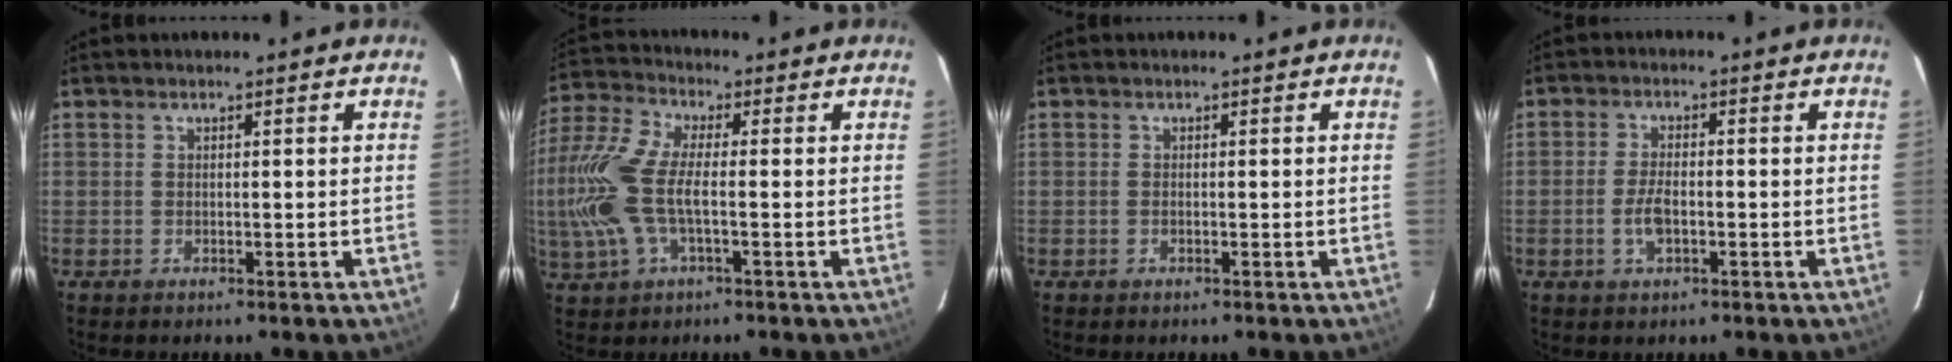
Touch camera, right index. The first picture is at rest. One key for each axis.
{"total": 14.0, "fx": -1.6, "fy": 5.7, "fz": 12.7, "tx": -0.276, "ty": 0.004, "tz": -0.034}
{"total": 0.0}
{"total": 3.9, "fx": -1.2, "fy": 1.7, "fz": 3.3, "tx": -0.068, "ty": 0.001, "tz": -0.021}